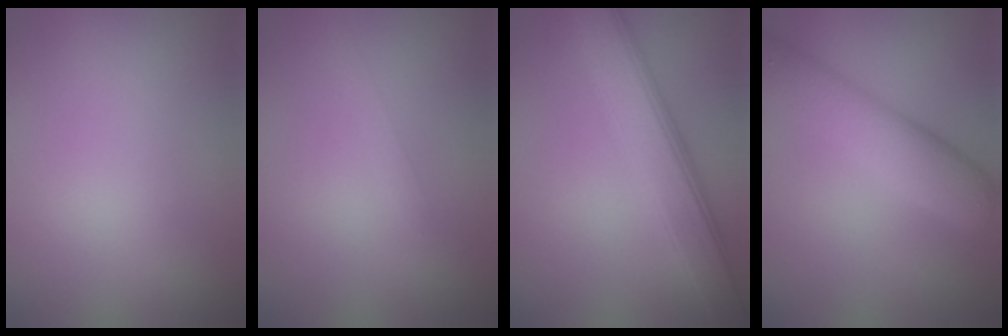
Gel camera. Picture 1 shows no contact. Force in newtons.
{"total": 0.8, "press": 0.8, "slide": 0.1}
{"total": 6.7, "press": 6.7, "slide": 0.4}
{"total": 6.5, "press": 6.5, "slide": 0.1}